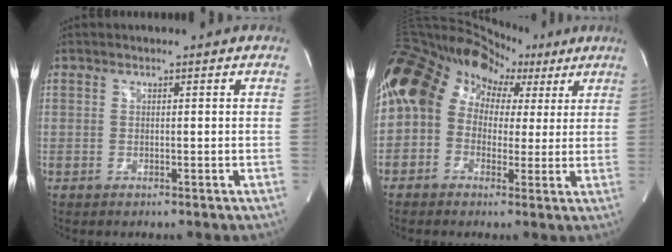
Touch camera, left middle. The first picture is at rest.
{"total": 20.0, "force": [7.1, 15.4, 10.6], "torque": [-0.242, 0.120, 0.123]}